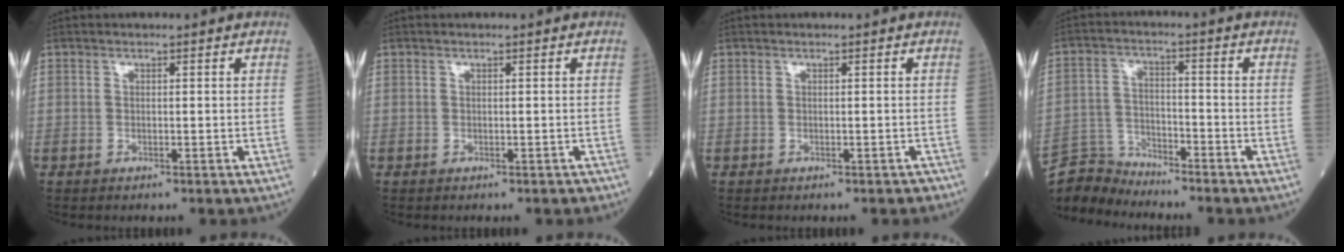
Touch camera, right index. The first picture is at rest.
{"total": 0.9, "force": [-0.7, 0.3, 0.4], "torque": [-0.004, 0.000, -0.008]}
{"total": 1.2, "force": [-1.0, 0.5, 0.5], "torque": [-0.005, 0.001, -0.011]}
{"total": 6.5, "force": [-6.4, 0.5, -0.9], "torque": [0.012, 0.004, -0.124]}